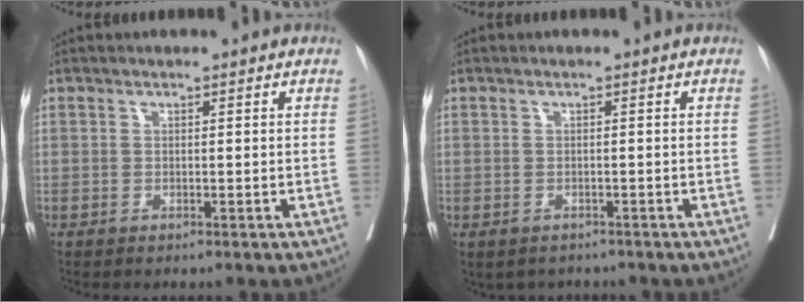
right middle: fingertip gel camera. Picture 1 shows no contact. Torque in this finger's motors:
{"motor_torque": [-0.15, -0.02, -0.01, 0.00]}